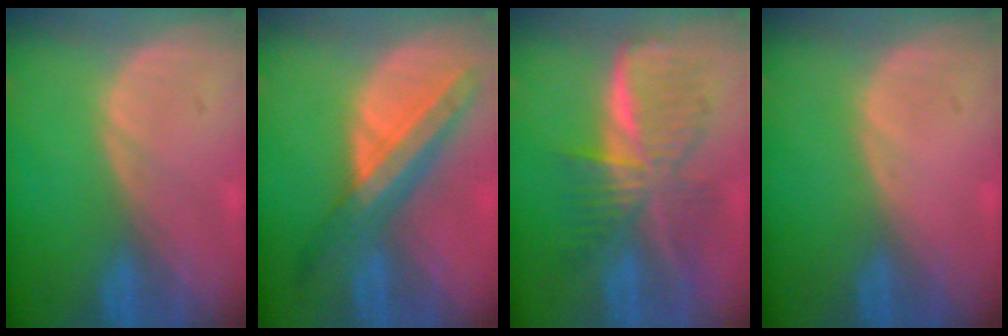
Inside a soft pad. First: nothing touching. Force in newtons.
{"total": 8.6, "press": 7.6, "slide": 4.1}
{"total": 8.9, "press": 8.9, "slide": 0.6}
{"total": 0.0}